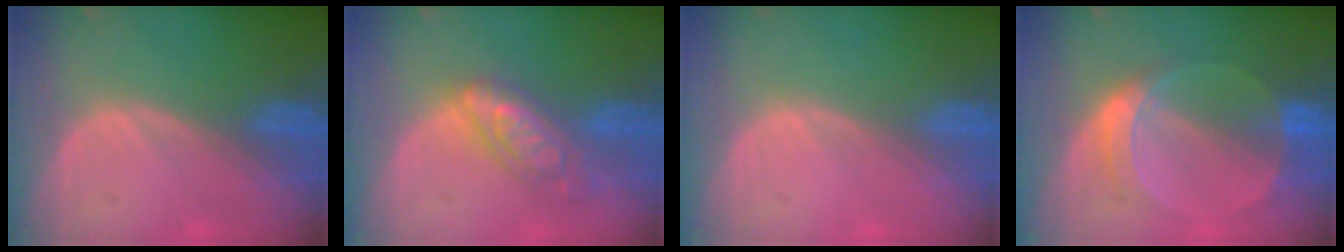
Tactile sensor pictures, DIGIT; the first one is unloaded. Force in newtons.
{"total": 6.7, "press": 6.7, "slide": 0.4}
{"total": 0.0}
{"total": 6.1, "press": 5.7, "slide": 2.2}